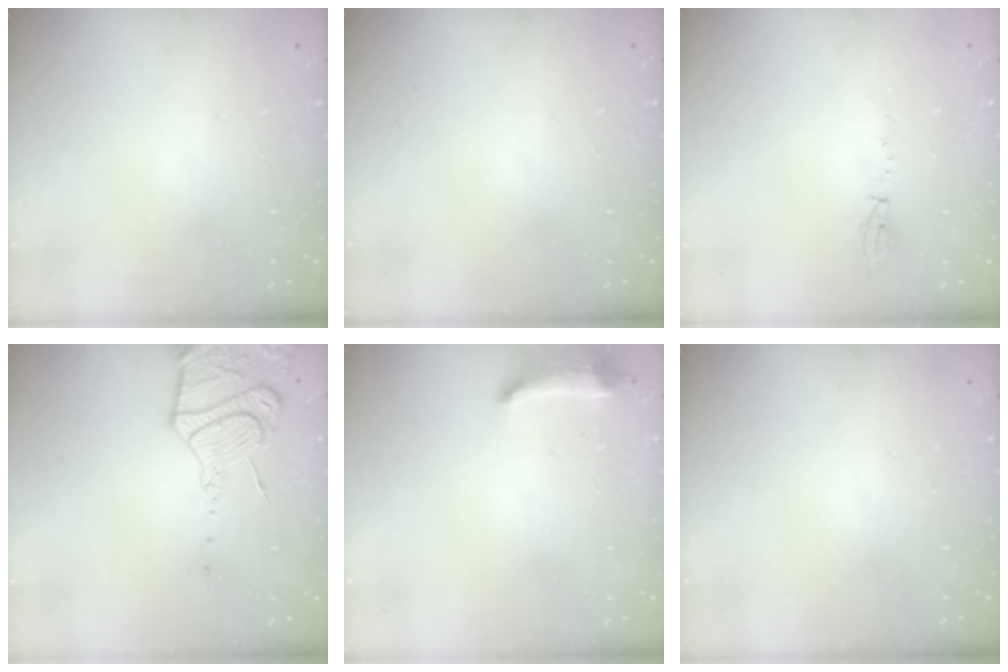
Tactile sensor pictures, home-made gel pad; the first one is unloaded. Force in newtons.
{"total": 0.0}
{"total": 3.9, "press": 3.8, "slide": 0.9}
{"total": 17.0, "press": 16.9, "slide": 1.6}
{"total": 10.1, "press": 9.0, "slide": 4.6}
{"total": 0.0}